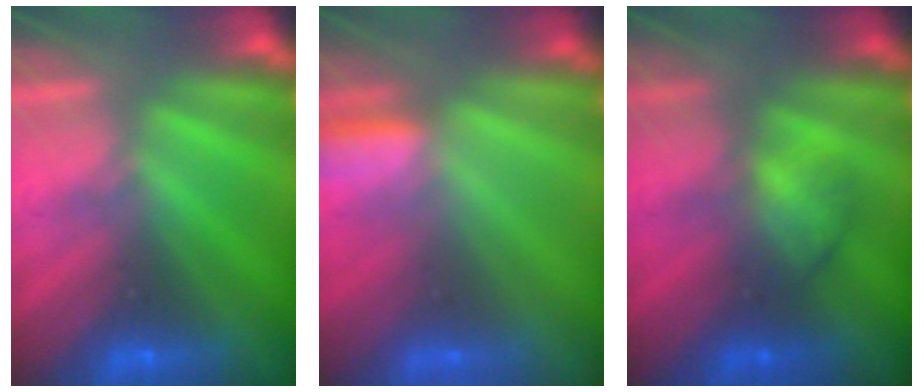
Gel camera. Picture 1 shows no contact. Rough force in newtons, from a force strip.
{"total": 2.9}
{"total": 2.0}